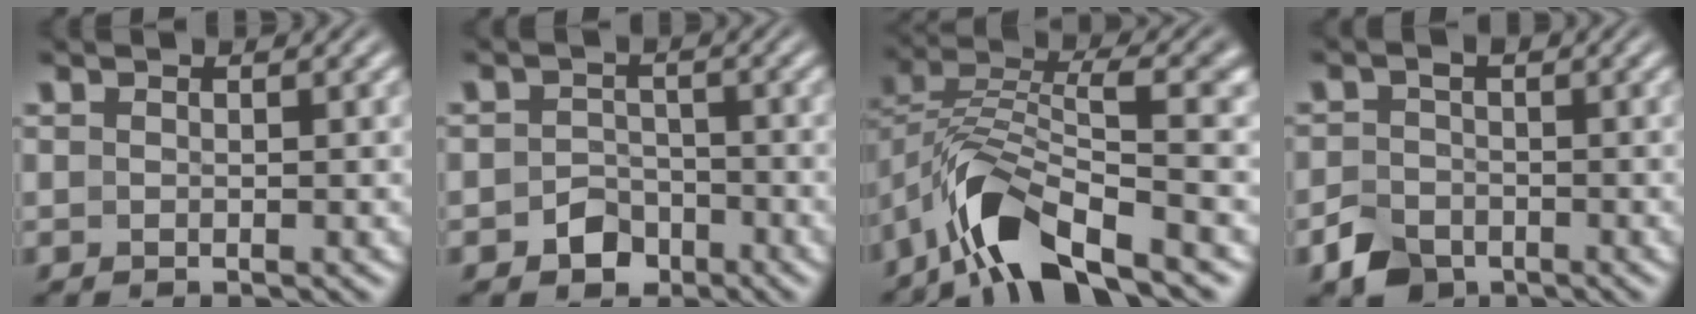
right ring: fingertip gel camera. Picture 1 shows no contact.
{"total": 3.6, "force": [-2.6, 2.5, 0.4], "torque": [-0.002, -0.013, -0.039]}
{"total": 7.6, "force": [-3.4, 3.2, 6.0], "torque": [-0.129, -0.024, -0.043]}
{"total": 3.0, "force": [-2.3, 1.7, 0.7], "torque": [-0.005, -0.015, -0.042]}